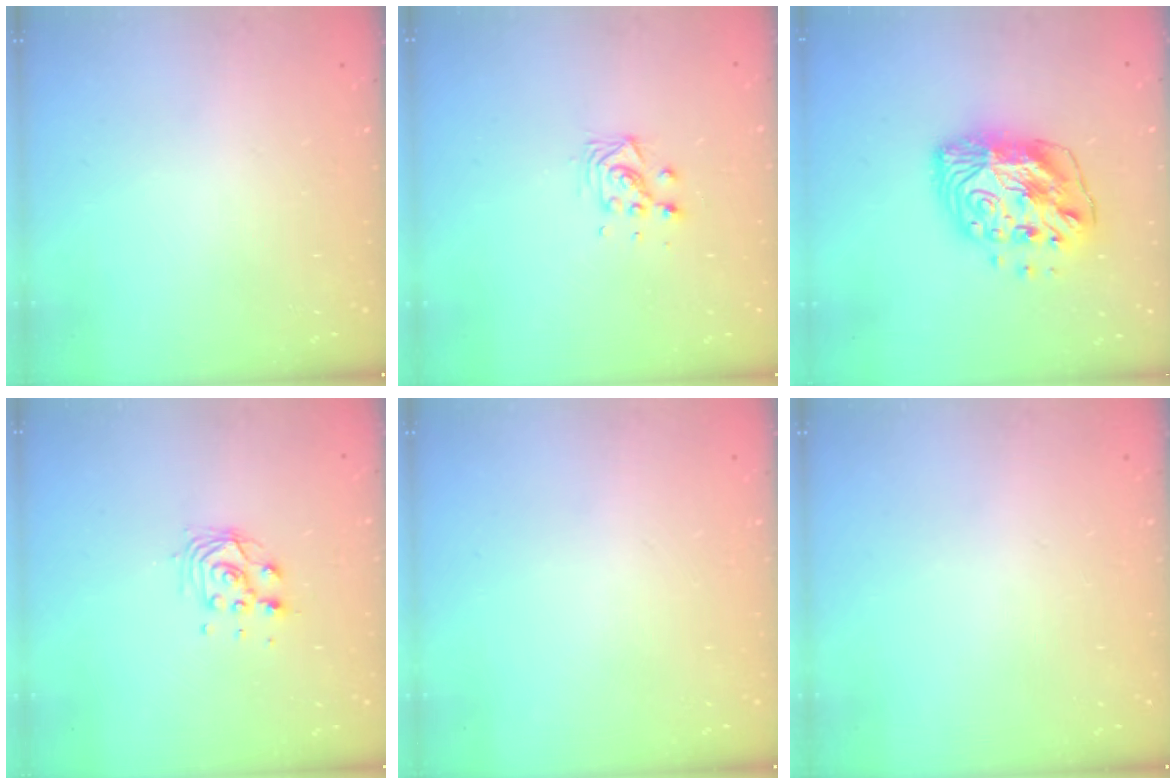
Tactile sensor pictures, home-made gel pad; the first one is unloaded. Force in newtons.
{"total": 6.1, "press": 6.1, "slide": 0.5}
{"total": 13.1, "press": 13.0, "slide": 1.6}
{"total": 7.4, "press": 7.4, "slide": 0.8}
{"total": 0.0}
{"total": 0.0}